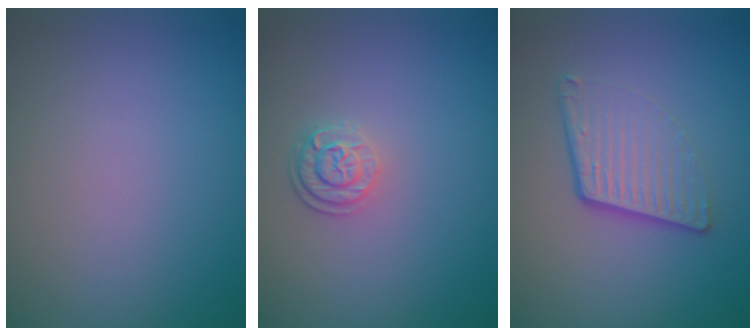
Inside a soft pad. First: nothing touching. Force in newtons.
{"total": 2.5, "press": 1.9, "slide": 1.6}
{"total": 4.3, "press": 2.8, "slide": 3.3}